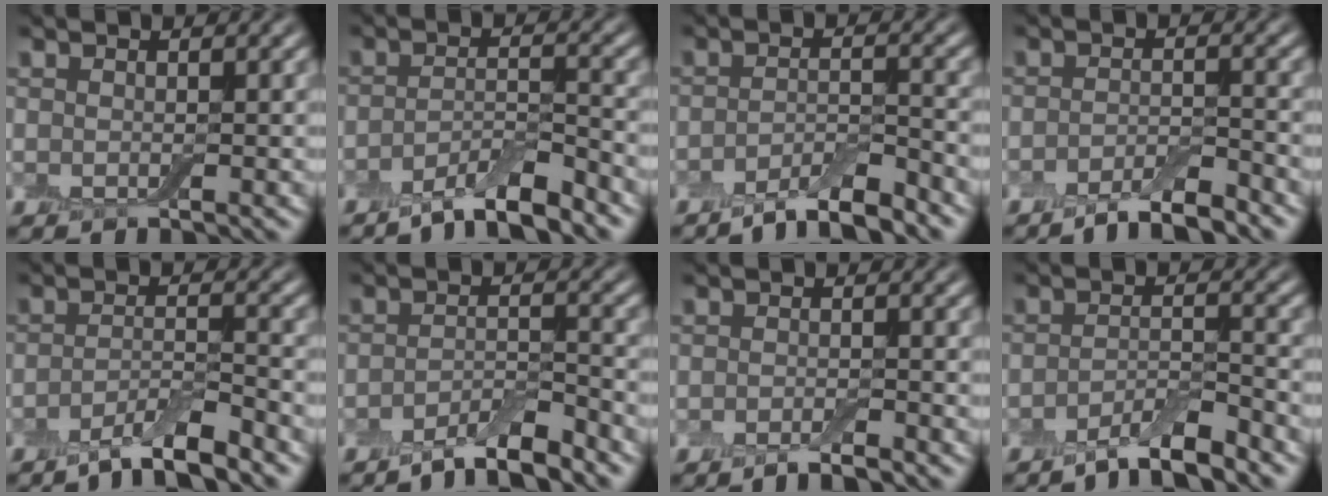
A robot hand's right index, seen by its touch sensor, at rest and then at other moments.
{"total": 4.8, "force": [-3.9, 0.9, 2.6], "torque": [-0.045, 0.001, -0.069]}
{"total": 4.2, "force": [-3.4, 0.7, 2.4], "torque": [-0.038, 0.002, -0.062]}
{"total": 3.8, "force": [-3.0, 0.8, 2.2], "torque": [-0.035, 0.002, -0.054]}
{"total": 4.4, "force": [-3.4, 0.8, 2.7], "torque": [-0.044, 0.000, -0.065]}
{"total": 4.1, "force": [-3.3, 0.7, 2.3], "torque": [-0.037, 0.003, -0.062]}
{"total": 1.8, "force": [-1.4, 0.2, 1.1], "torque": [-0.017, 0.000, -0.026]}
{"total": 4.1, "force": [-3.3, 0.6, 2.3], "torque": [-0.038, 0.003, -0.062]}